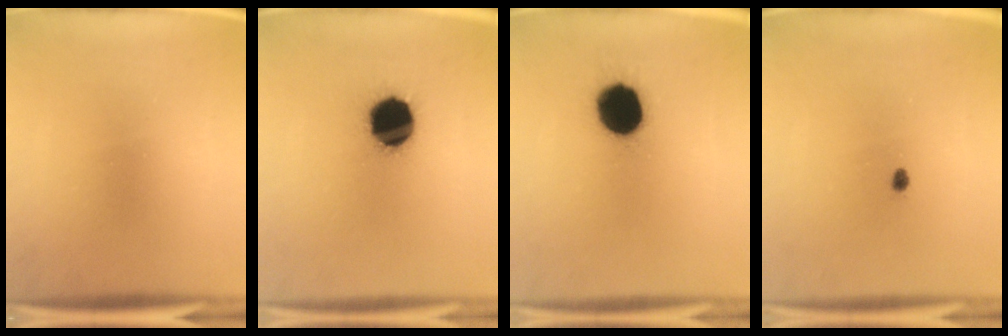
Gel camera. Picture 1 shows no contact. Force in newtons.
{"total": 15.5}
{"total": 14.7}
{"total": 1.0}